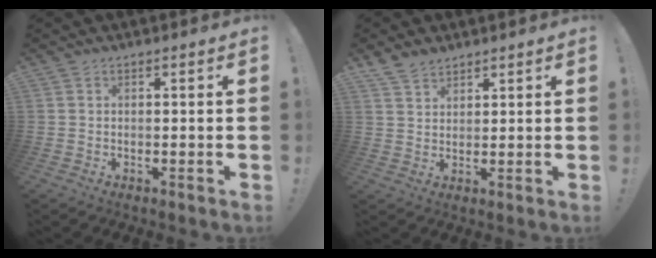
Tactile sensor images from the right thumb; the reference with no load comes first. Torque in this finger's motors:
{"motor_torque": [-0.11, 0.06, 0.17, 0.14, -0.01]}